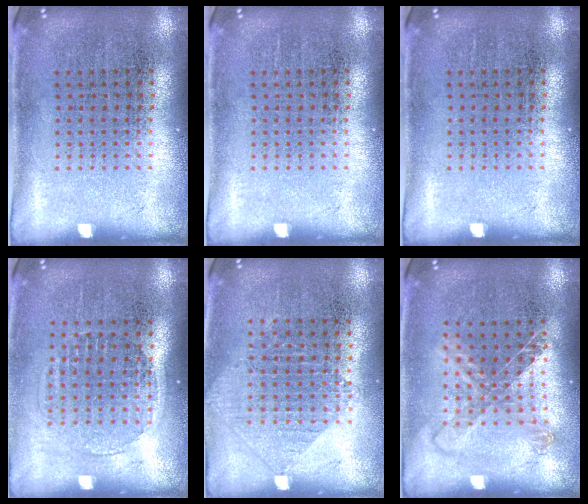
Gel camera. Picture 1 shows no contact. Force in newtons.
{"total": 0.0}
{"total": 0.0}
{"total": 1.4, "press": 1.2, "slide": 0.6}
{"total": 1.0, "press": 0.9, "slide": 0.4}
{"total": 1.2, "press": 1.0, "slide": 0.6}